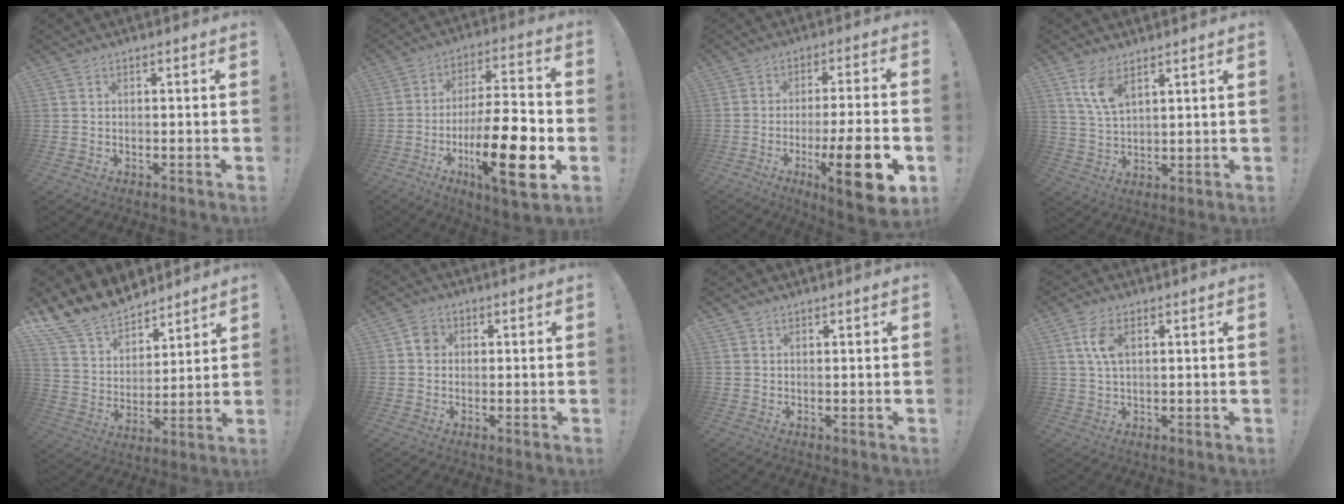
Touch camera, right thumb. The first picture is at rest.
{"total": 21.9, "force": [-6.8, 6.2, 19.9], "torque": [-0.322, 0.025, -0.105]}
{"total": 15.9, "force": [-5.9, 2.5, 14.5], "torque": [-0.200, 0.012, -0.086]}
{"total": 7.8, "force": [4.8, 3.3, 5.1], "torque": [-0.085, -0.024, 0.087]}
{"total": 14.3, "force": [12.5, 6.5, 2.6], "torque": [-0.077, -0.101, 0.237]}
{"total": 4.0, "force": [0.5, 3.6, 1.7], "torque": [-0.014, 0.005, 0.007]}
{"total": 1.0, "force": [0.8, 0.5, 0.2], "torque": [0.000, -0.002, 0.016]}
{"total": 6.0, "force": [1.9, 3.0, 4.8], "torque": [-0.095, 0.000, 0.033]}